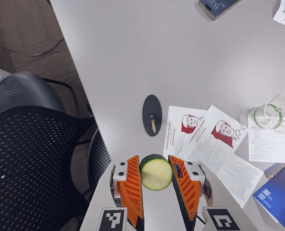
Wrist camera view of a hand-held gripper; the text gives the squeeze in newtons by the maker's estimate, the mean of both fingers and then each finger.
{"total": 10.2, "left": 10.5, "right": 10.0}